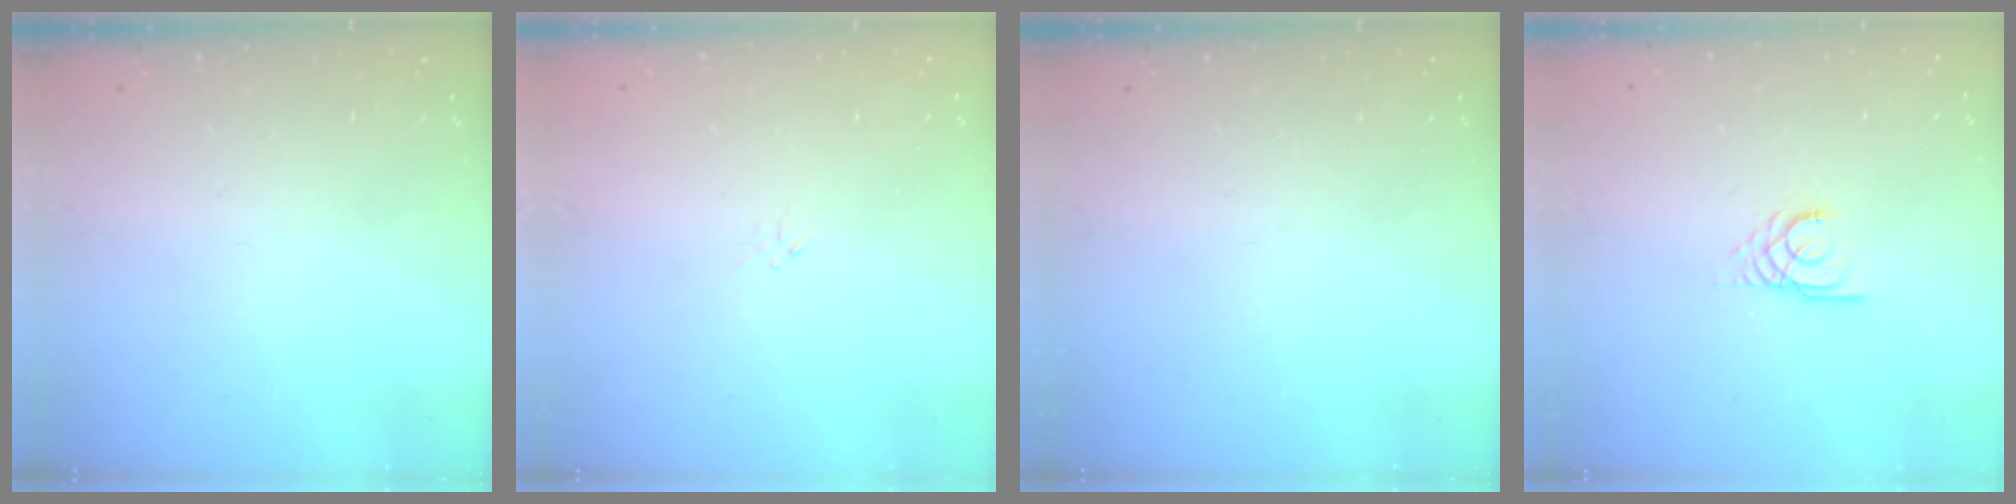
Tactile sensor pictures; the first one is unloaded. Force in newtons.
{"total": 0.0}
{"total": 0.0}
{"total": 3.2, "press": 3.2, "slide": 0.2}